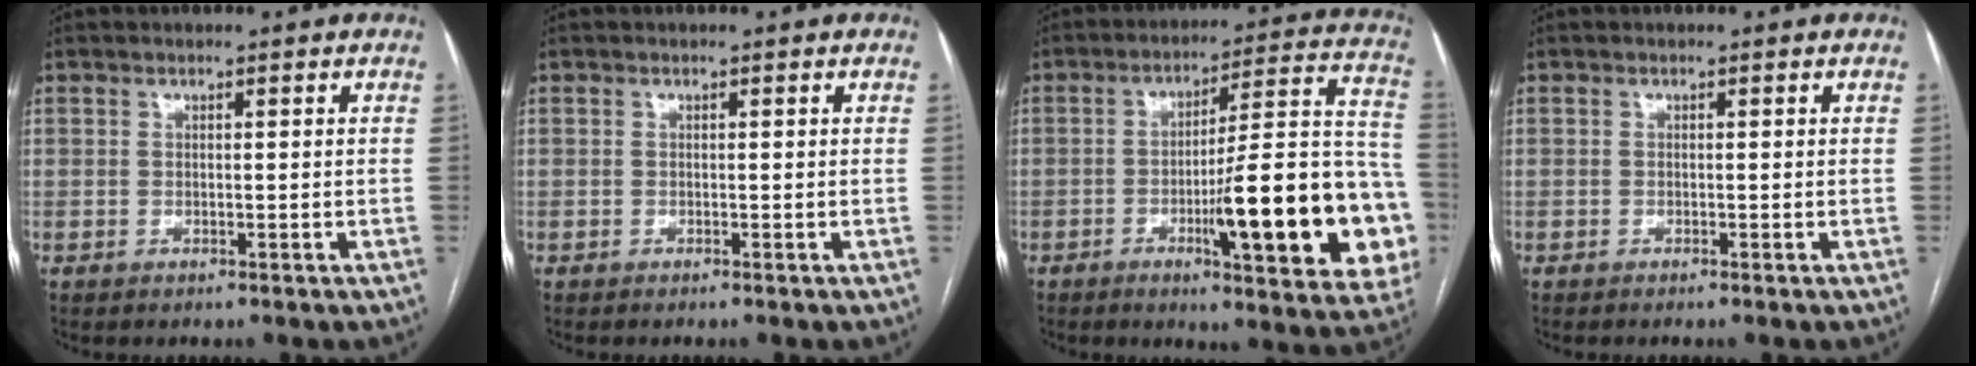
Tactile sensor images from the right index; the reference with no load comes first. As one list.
[{"total": 0.0}, {"total": 22.9, "force": [-6.1, 3.5, 21.8], "torque": [-0.218, 0.019, -0.073]}, {"total": 0.0}]